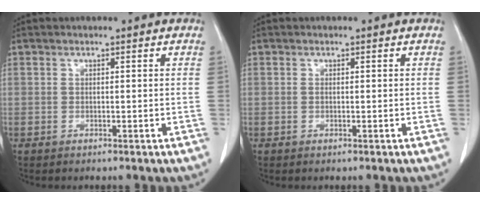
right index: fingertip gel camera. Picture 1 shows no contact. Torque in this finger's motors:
{"motor_torque": [-0.01, 0.01, -0.01, -0.01]}